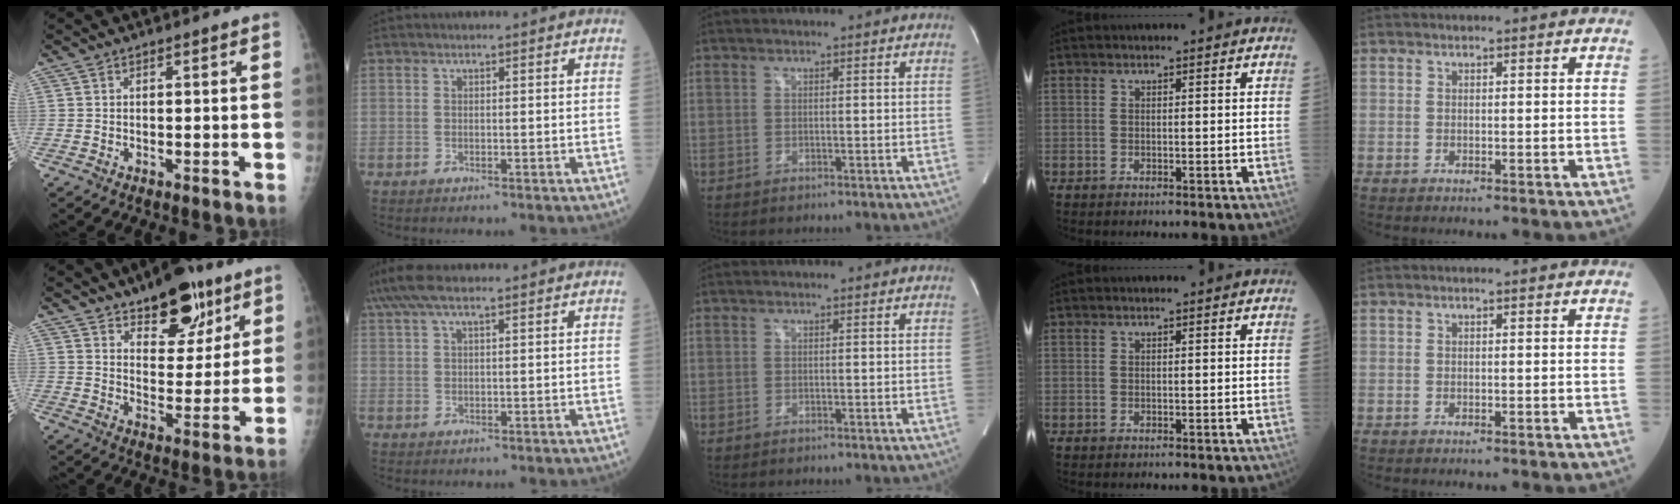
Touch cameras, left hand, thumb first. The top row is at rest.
{"thumb": {"total": 13.8, "force": [8.9, 6.8, 8.1], "torque": [-0.066, -0.051, 0.134]}, "index": {"total": 6.8, "force": [5.2, 1.1, 4.2], "torque": [-0.087, 0.047, 0.098]}}